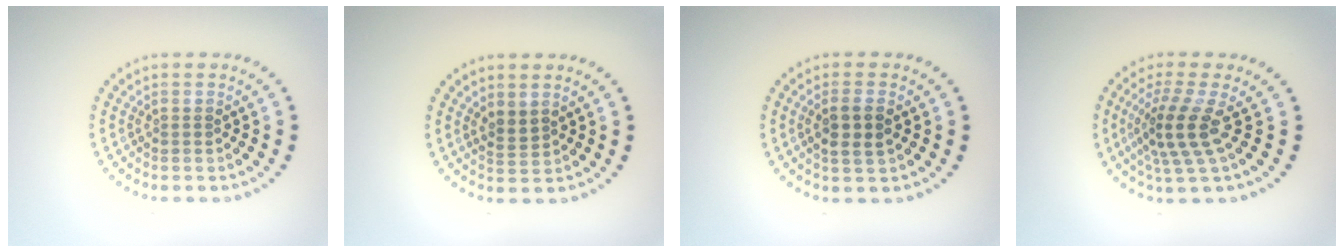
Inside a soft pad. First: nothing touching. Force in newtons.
{"total": 1.5, "press": 1.2, "slide": 0.9}
{"total": 2.5, "press": 2.4, "slide": 0.8}
{"total": 4.0, "press": 2.9, "slide": 2.7}